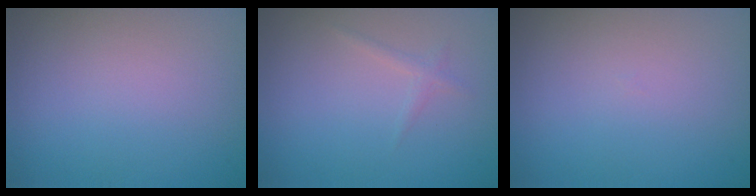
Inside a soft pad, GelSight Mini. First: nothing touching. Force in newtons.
{"total": 0.8, "press": 0.8, "slide": 0.1}
{"total": 0.0}